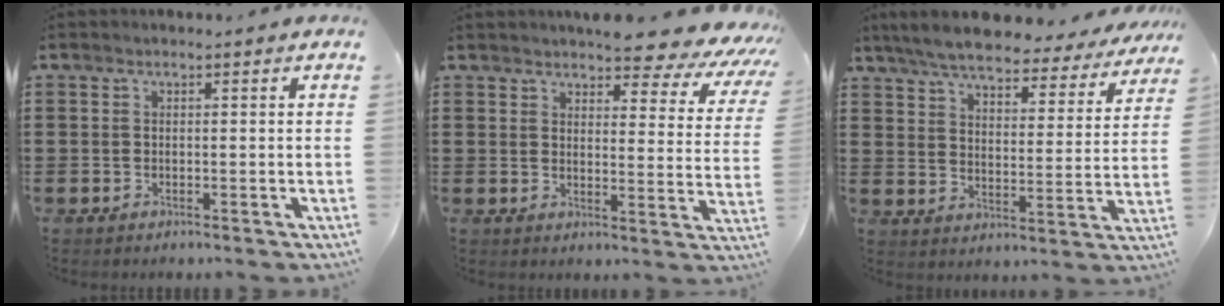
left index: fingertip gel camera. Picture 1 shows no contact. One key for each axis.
{"total": 6.1, "fx": 5.6, "fy": 1.0, "fz": 2.2, "tx": -0.044, "ty": -0.038, "tz": 0.094}
{"total": 6.8, "fx": 6.3, "fy": 0.8, "fz": 2.2, "tx": -0.074, "ty": -0.036, "tz": 0.110}